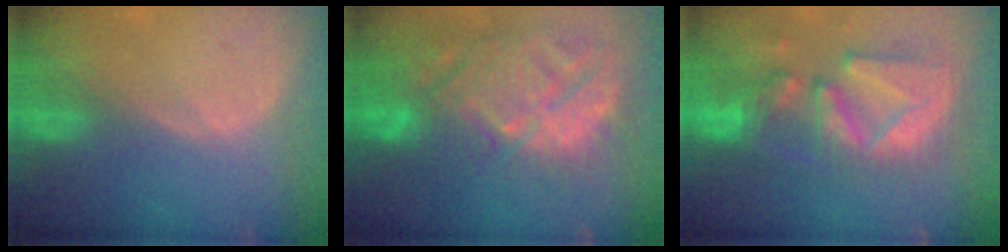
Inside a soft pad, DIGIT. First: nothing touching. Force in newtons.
{"total": 15.0, "press": 12.9, "slide": 7.7}
{"total": 12.7, "press": 11.2, "slide": 6.1}